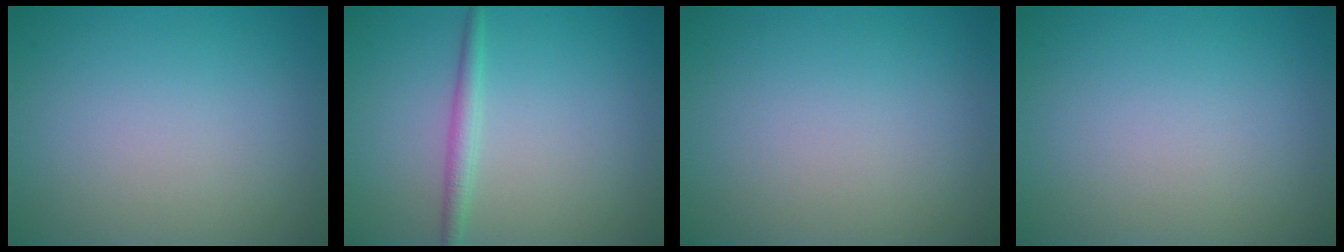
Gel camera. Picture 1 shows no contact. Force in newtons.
{"total": 1.7, "press": 1.7, "slide": 0.1}
{"total": 0.0}
{"total": 0.0}